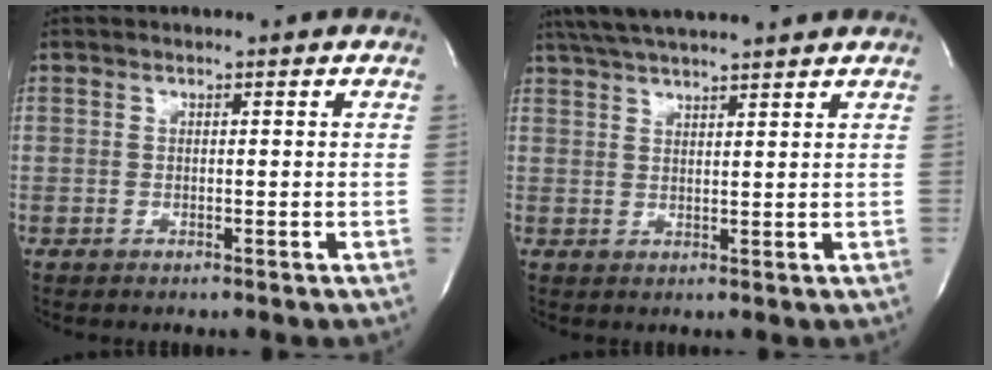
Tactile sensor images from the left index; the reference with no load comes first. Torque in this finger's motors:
{"motor_torque": [-0.07, -0.46, 0.14, 0.15]}